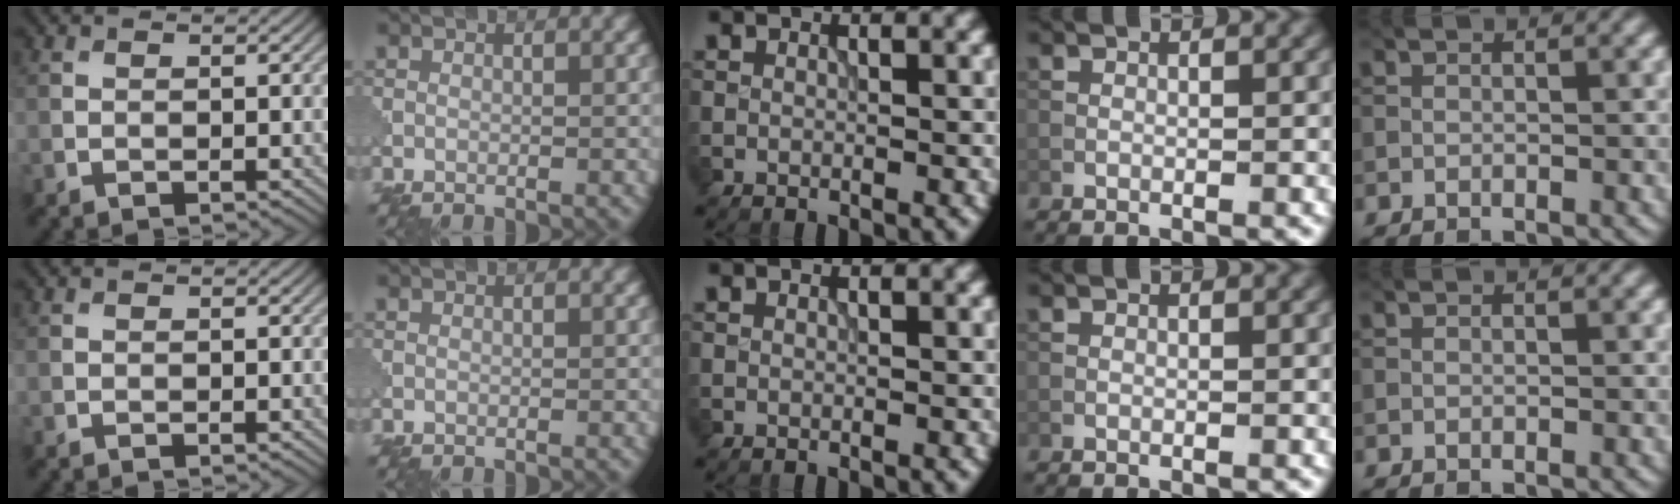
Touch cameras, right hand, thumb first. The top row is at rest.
{}